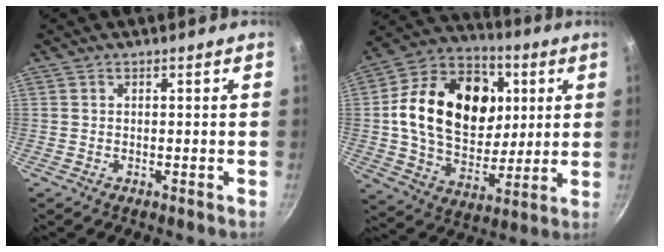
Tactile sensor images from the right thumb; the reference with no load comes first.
{"total": 24.5, "force": [4.8, 17.6, 16.4], "torque": [-0.250, 0.003, 0.078]}